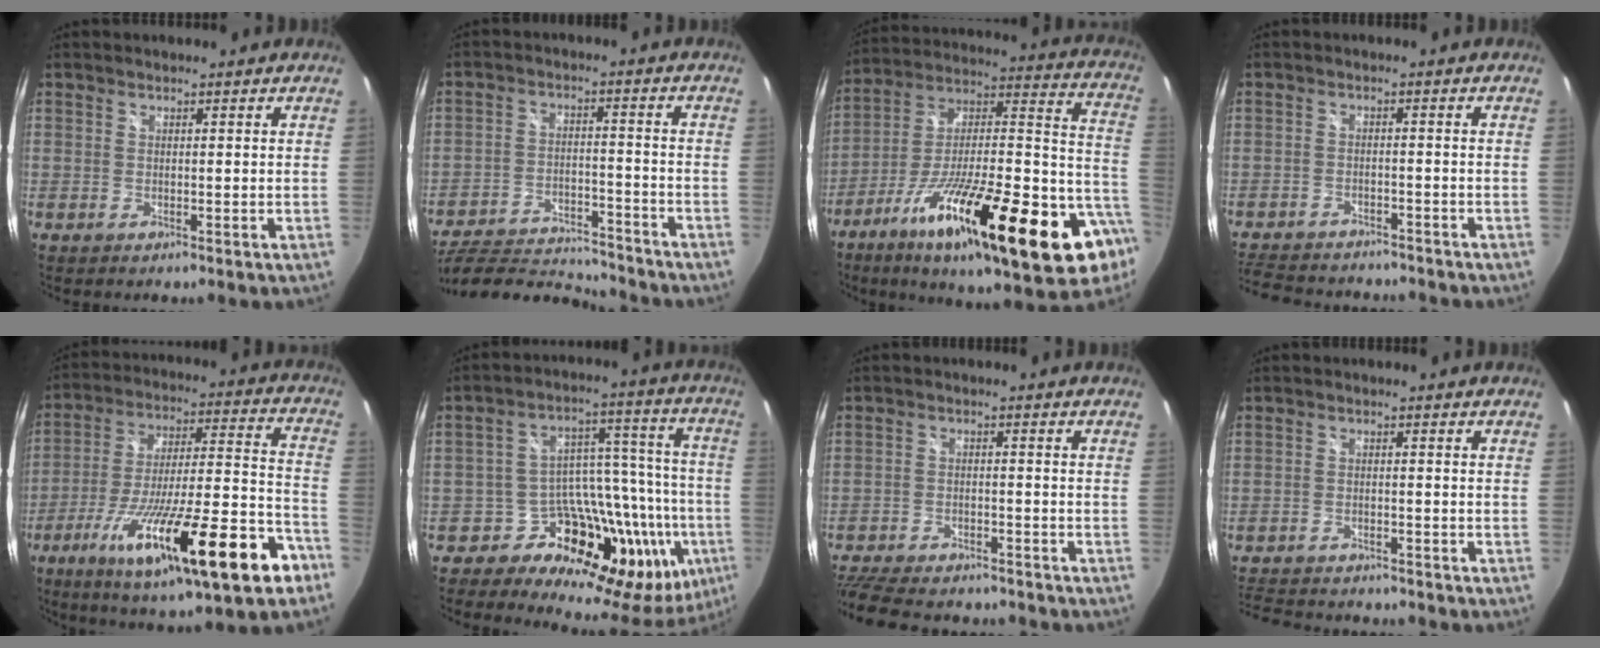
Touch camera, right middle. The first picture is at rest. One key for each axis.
{"total": 16.6, "fx": -15.1, "fy": 3.8, "fz": 5.7, "tx": -0.126, "ty": -0.012, "tz": -0.232}
{"total": 32.1, "fx": -13.1, "fy": 7.5, "fz": 28.3, "tx": -0.418, "ty": -0.026, "tz": -0.215}
{"total": 13.2, "fx": -11.3, "fy": 4.7, "fz": 4.8, "tx": -0.122, "ty": -0.004, "tz": -0.170}
{"total": 28.3, "fx": -15.4, "fy": 5.4, "fz": 23.1, "tx": -0.375, "ty": -0.048, "tz": -0.244}
{"total": 19.9, "fx": -9.9, "fy": 12.1, "fz": 12.3, "tx": -0.159, "ty": 0.027, "tz": -0.154}
{"total": 17.0, "fx": -14.2, "fy": 5.8, "fz": 7.4, "tx": -0.174, "ty": -0.016, "tz": -0.215}
{"total": 11.0, "fx": -9.8, "fy": 3.2, "fz": 3.8, "tx": -0.099, "ty": -0.008, "tz": -0.154}